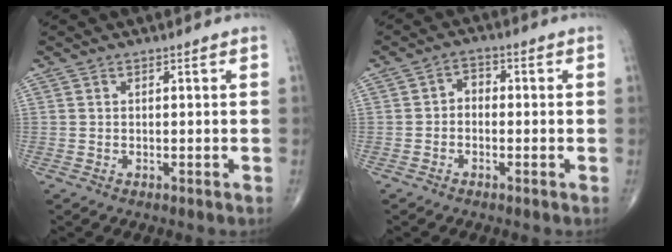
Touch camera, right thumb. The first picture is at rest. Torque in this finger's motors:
{"motor_torque": [-0.15, 0.02, 0.25, -0.03, 0.06]}